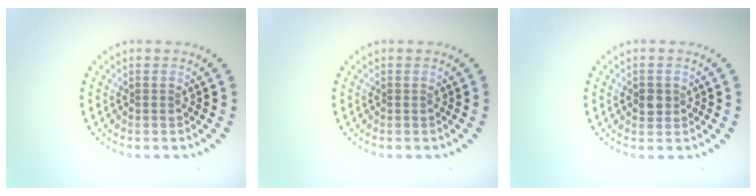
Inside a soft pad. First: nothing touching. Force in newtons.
{"total": 0.0}
{"total": 1.5, "press": 1.4, "slide": 0.5}